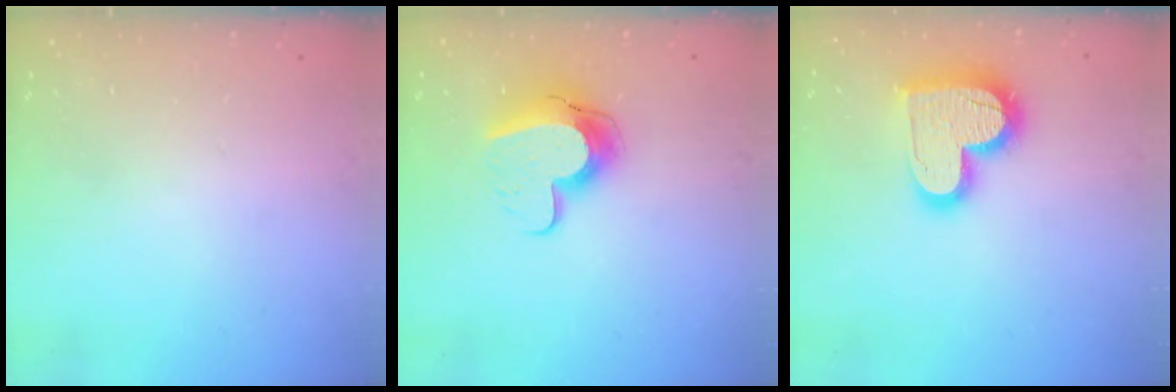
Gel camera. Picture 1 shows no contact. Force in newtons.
{"total": 12.6, "press": 12.5, "slide": 1.1}
{"total": 16.9, "press": 16.9, "slide": 1.3}